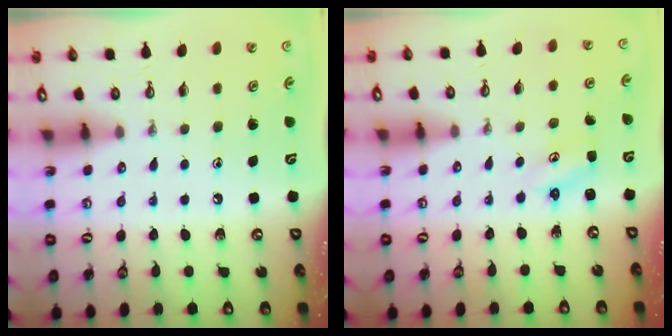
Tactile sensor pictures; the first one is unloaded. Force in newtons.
{"total": 2.3, "press": 2.3, "slide": 0.2}